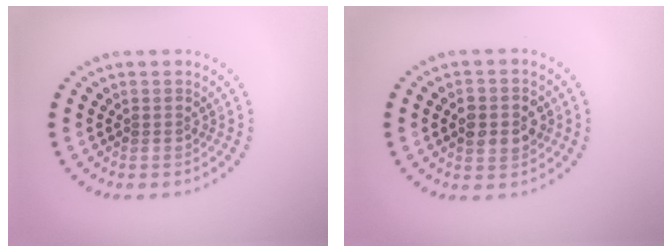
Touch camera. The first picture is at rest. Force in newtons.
{"total": 3.5, "press": 3.5, "slide": 0.3}